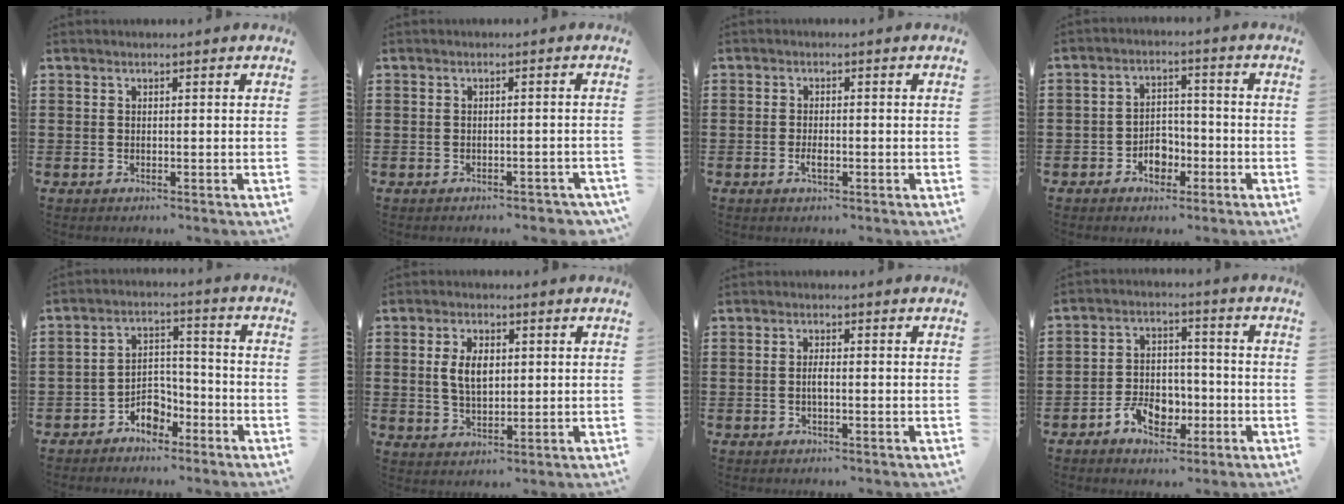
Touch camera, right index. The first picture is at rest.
{"total": 1.2, "force": [-1.1, 0.2, 0.4], "torque": [-0.012, -0.003, -0.023]}
{"total": 1.9, "force": [-0.7, 0.7, 1.6], "torque": [-0.029, -0.001, -0.011]}
{"total": 4.3, "force": [-2.4, 3.0, 1.9], "torque": [-0.028, 0.005, -0.046]}
{"total": 4.8, "force": [-3.6, 2.8, 1.6], "torque": [-0.030, 0.016, -0.069]}
{"total": 5.2, "force": [0.6, 3.0, 4.2], "torque": [-0.087, 0.005, 0.005]}
{"total": 1.6, "force": [-0.3, 0.4, 1.5], "torque": [-0.036, 0.000, -0.009]}
{"total": 7.1, "force": [-3.3, 4.8, 4.1], "torque": [-0.071, 0.013, -0.060]}